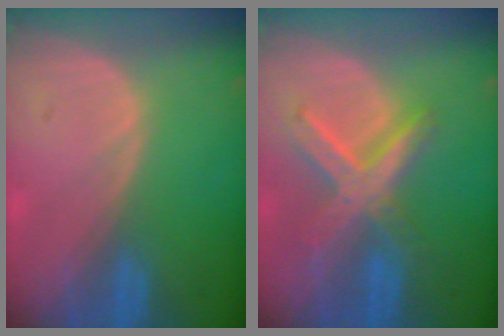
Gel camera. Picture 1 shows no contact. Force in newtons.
{"total": 7.9, "press": 6.8, "slide": 4.0}